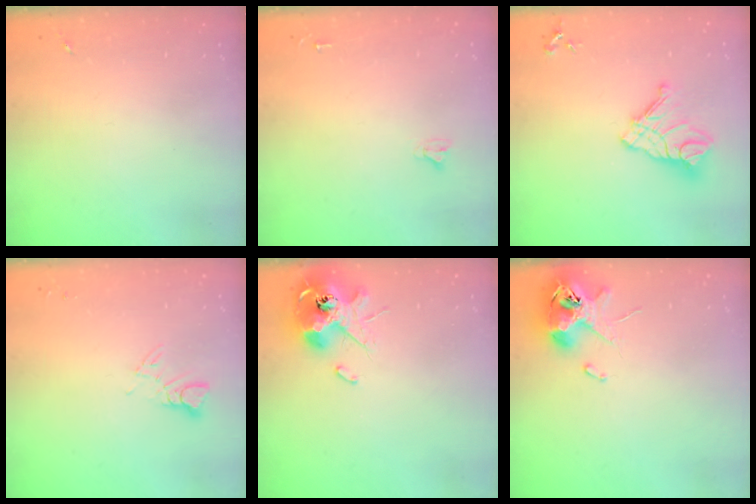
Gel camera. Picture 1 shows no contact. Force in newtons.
{"total": 2.0, "press": 2.0, "slide": 0.2}
{"total": 14.1, "press": 14.1, "slide": 1.5}
{"total": 3.8, "press": 3.8, "slide": 0.3}
{"total": 13.1, "press": 13.0, "slide": 1.6}
{"total": 11.8, "press": 11.6, "slide": 1.9}